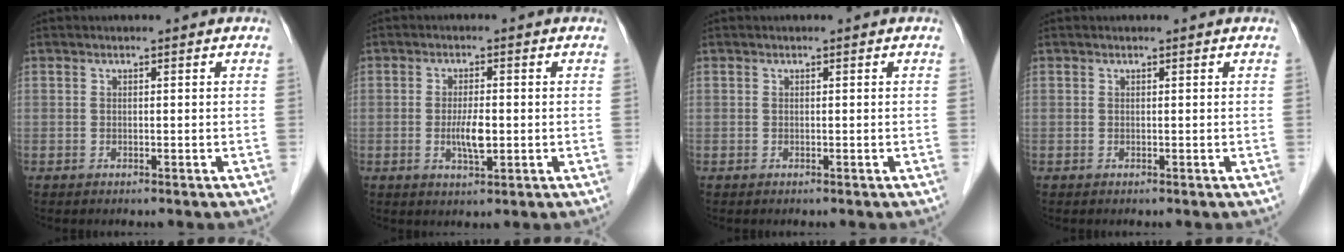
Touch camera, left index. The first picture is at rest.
{"total": 3.8, "force": [-0.5, 0.9, 3.7], "torque": [-0.073, -0.003, -0.007]}
{"total": 0.0}
{"total": 0.0}